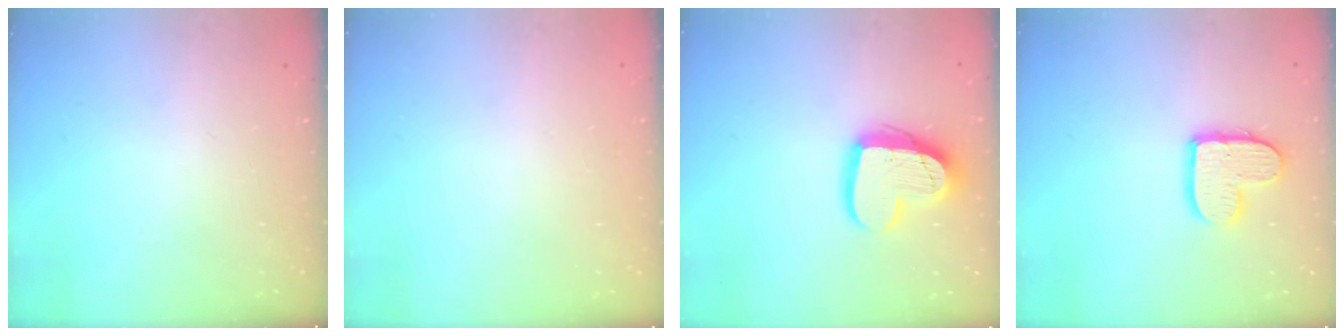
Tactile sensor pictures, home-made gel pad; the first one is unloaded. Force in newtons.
{"total": 0.0}
{"total": 15.9, "press": 15.9, "slide": 1.3}
{"total": 10.8, "press": 10.7, "slide": 0.9}